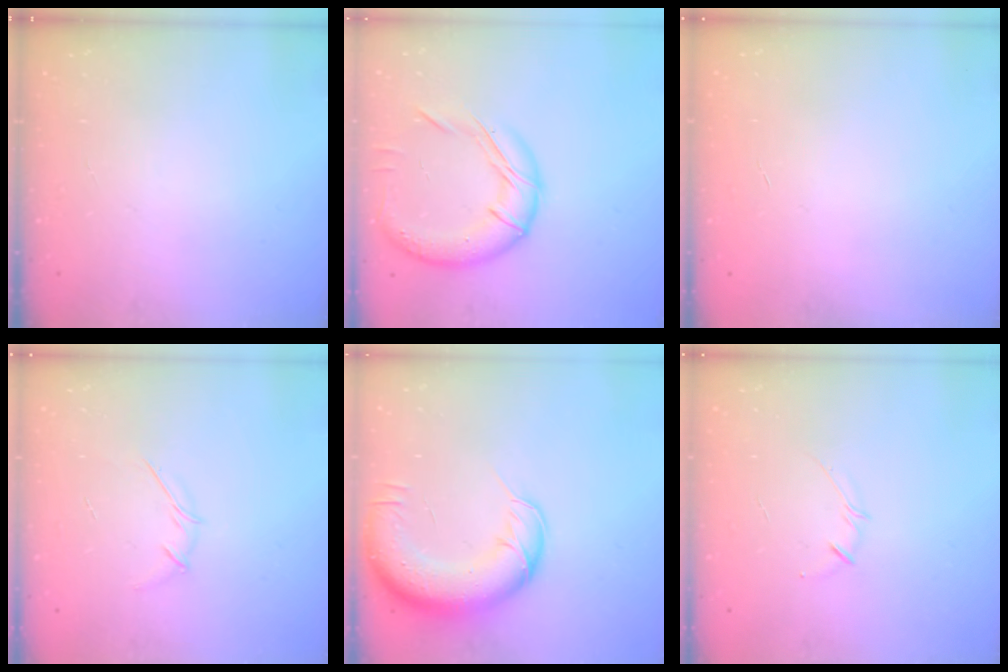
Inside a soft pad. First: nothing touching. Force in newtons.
{"total": 16.4, "press": 16.3, "slide": 1.9}
{"total": 0.0}
{"total": 3.2, "press": 3.1, "slide": 0.9}
{"total": 16.3, "press": 15.9, "slide": 3.8}
{"total": 3.5, "press": 3.5, "slide": 0.7}